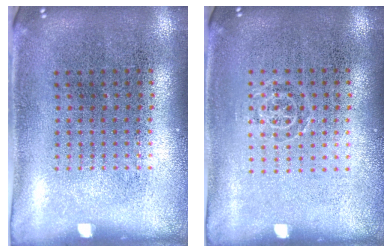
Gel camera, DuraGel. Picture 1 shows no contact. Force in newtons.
{"total": 0.6, "press": 0.4, "slide": 0.4}